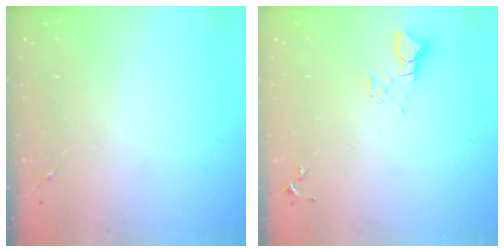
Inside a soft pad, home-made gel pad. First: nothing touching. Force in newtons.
{"total": 3.8, "press": 3.8, "slide": 0.3}